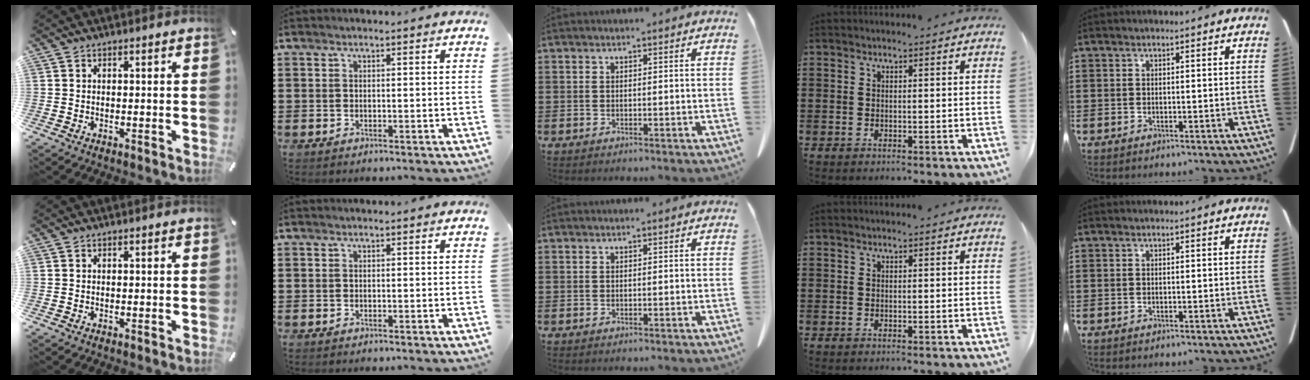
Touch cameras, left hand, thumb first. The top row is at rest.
{}